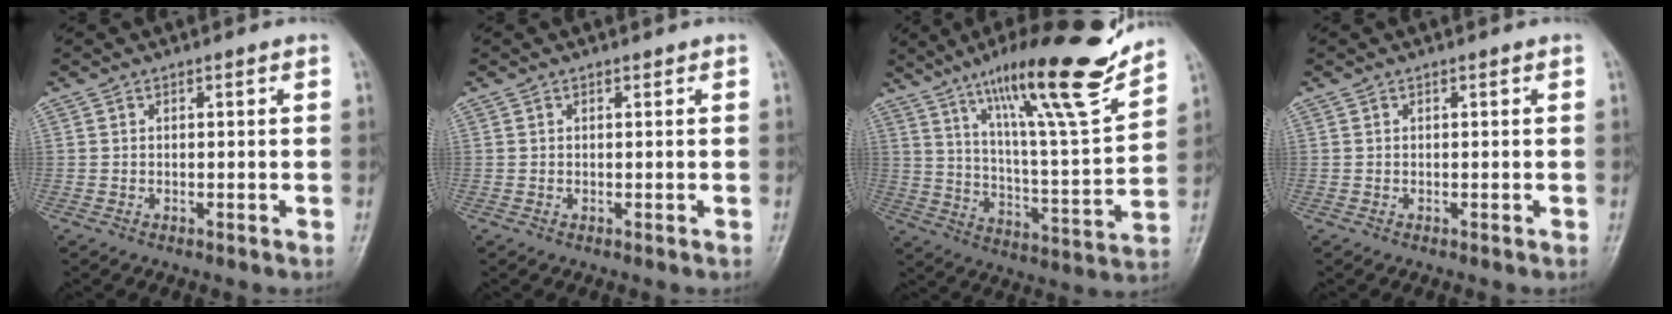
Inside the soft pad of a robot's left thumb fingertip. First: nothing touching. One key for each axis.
{"total": 0.0}
{"total": 22.4, "fx": 15.9, "fy": 2.6, "fz": 15.5, "tx": -0.217, "ty": -0.077, "tz": 0.262}
{"total": 0.0}